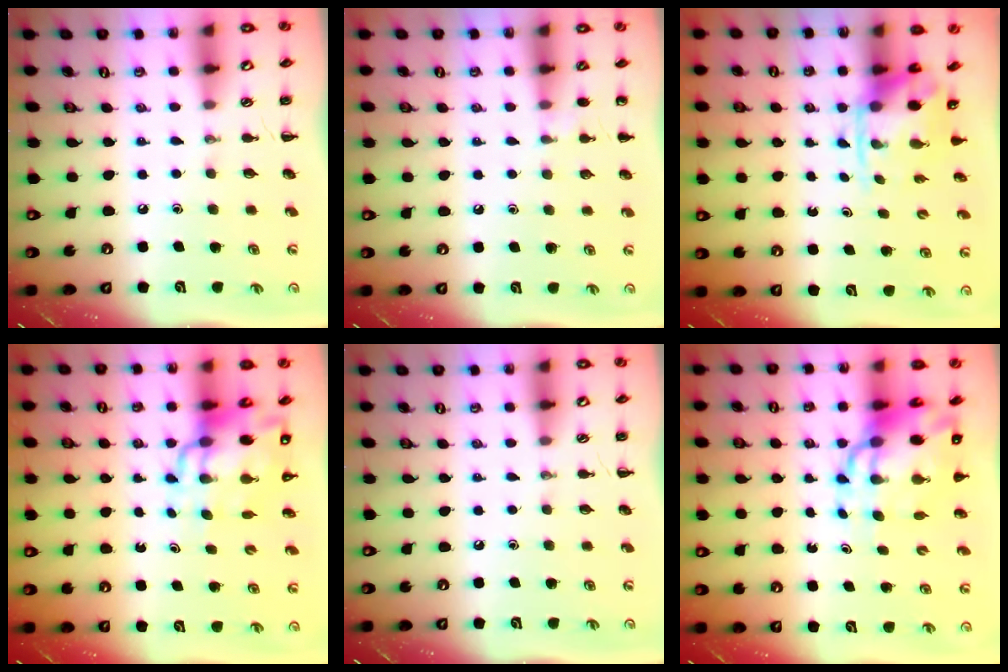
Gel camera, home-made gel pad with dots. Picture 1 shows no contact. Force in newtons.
{"total": 5.0, "press": 4.7, "slide": 1.6}
{"total": 3.8, "press": 3.7, "slide": 0.8}
{"total": 12.2, "press": 11.6, "slide": 3.5}
{"total": 0.0}
{"total": 12.7, "press": 12.3, "slide": 3.5}